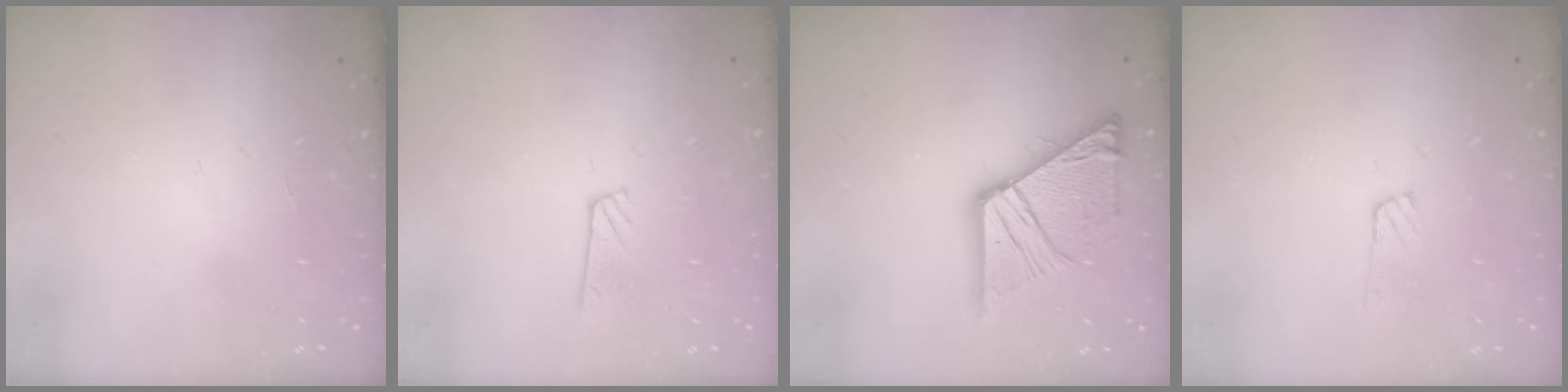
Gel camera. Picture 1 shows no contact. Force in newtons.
{"total": 2.8, "press": 2.8, "slide": 0.2}
{"total": 18.9, "press": 18.8, "slide": 1.9}
{"total": 6.3, "press": 6.3, "slide": 0.7}